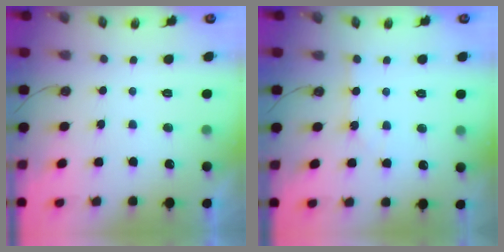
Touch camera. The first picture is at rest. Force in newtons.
{"total": 1.5, "press": 1.5, "slide": 0.3}